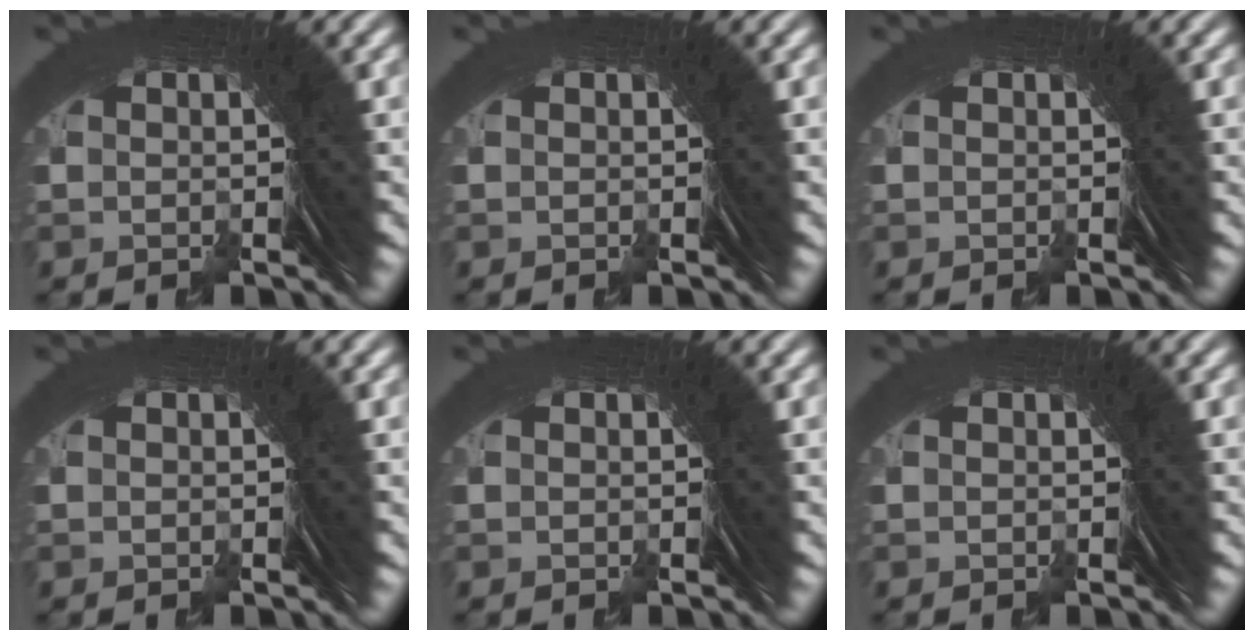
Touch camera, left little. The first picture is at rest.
{"total": 0.0}
{"total": 0.0}
{"total": 0.0}
{"total": 0.0}
{"total": 0.0}